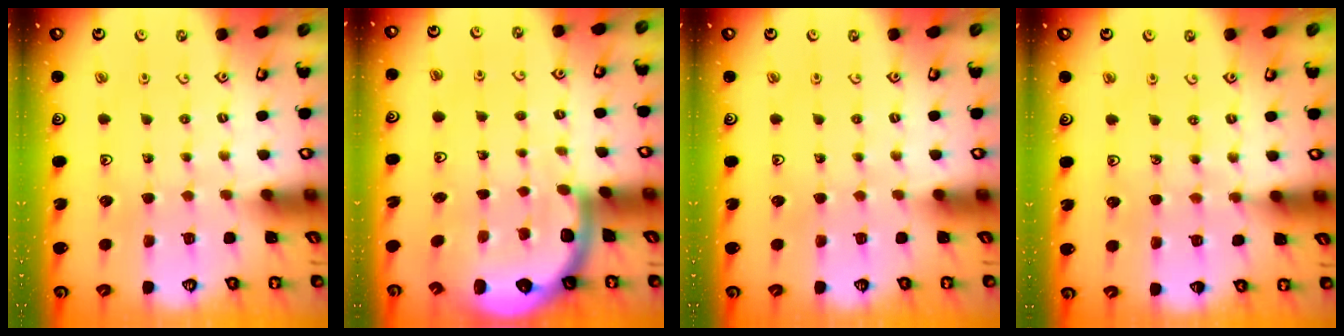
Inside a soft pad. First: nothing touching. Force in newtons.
{"total": 5.0, "press": 4.5, "slide": 2.2}
{"total": 0.0}
{"total": 4.4, "press": 4.3, "slide": 0.8}